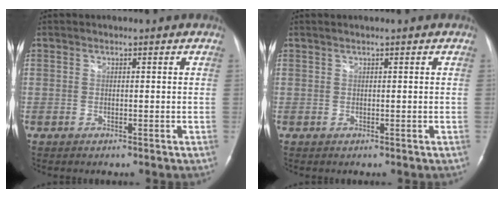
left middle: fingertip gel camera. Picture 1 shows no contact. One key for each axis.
{"total": 0.5, "fx": 0.4, "fy": -0.1, "fz": 0.3, "tx": -0.013, "ty": 0.006, "tz": 0.011}